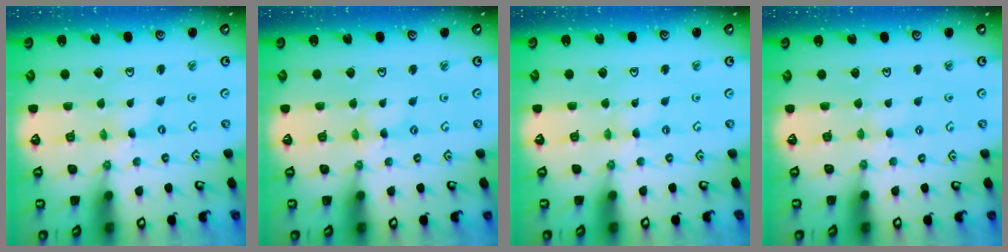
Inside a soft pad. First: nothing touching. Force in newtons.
{"total": 1.2, "press": 1.2, "slide": 0.2}
{"total": 1.2, "press": 1.1, "slide": 0.3}
{"total": 2.7, "press": 2.7, "slide": 0.4}